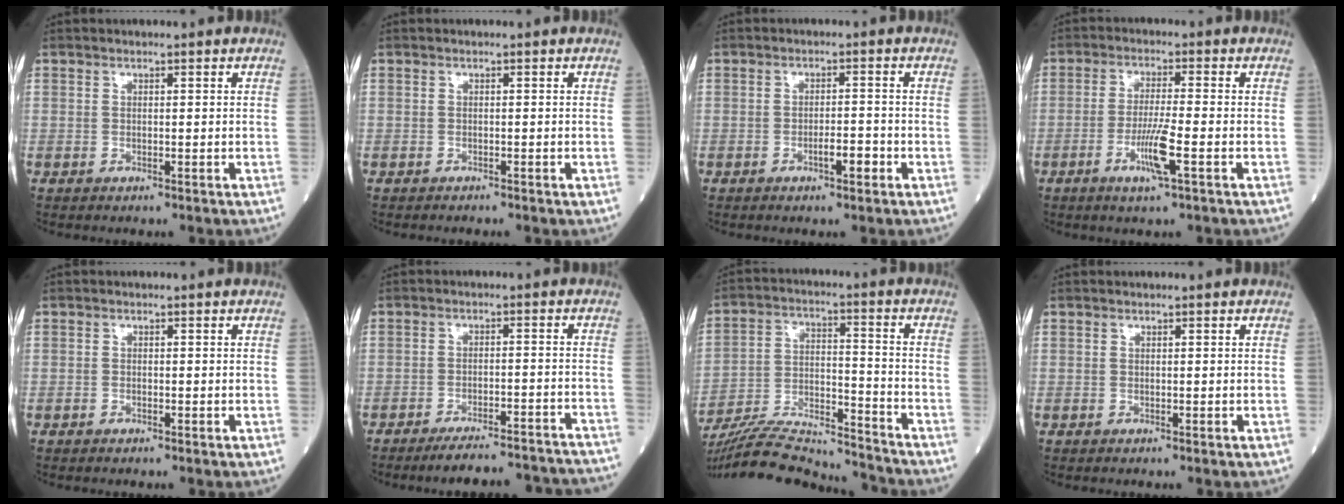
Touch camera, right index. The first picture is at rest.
{"total": 0.0}
{"total": 2.9, "force": [-1.5, 0.7, 2.5], "torque": [-0.039, 0.002, -0.023]}
{"total": 6.0, "force": [-2.4, -0.1, 5.5], "torque": [-0.106, -0.010, -0.046]}
{"total": 0.0}
{"total": 15.8, "force": [-15.0, 1.2, 4.9], "torque": [-0.048, 0.003, -0.186]}
{"total": 19.8, "force": [-18.9, 1.5, 5.8], "torque": [-0.138, -0.005, -0.309]}
{"total": 0.0}